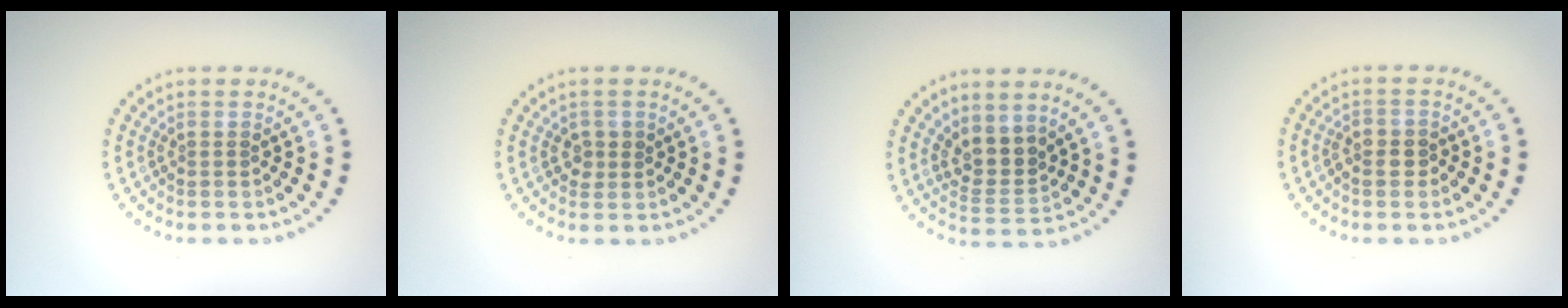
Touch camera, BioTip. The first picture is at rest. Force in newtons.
{"total": 1.3, "press": 1.2, "slide": 0.3}
{"total": 3.0, "press": 2.3, "slide": 1.8}
{"total": 1.5, "press": 1.5, "slide": 0.5}